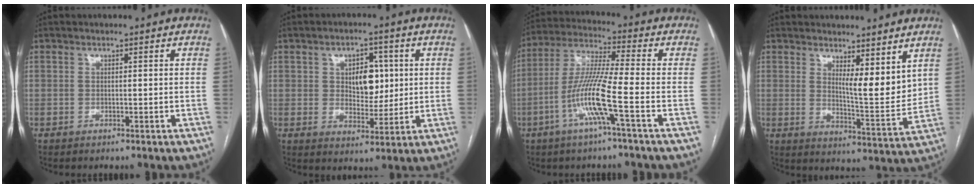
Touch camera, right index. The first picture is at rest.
{"total": 7.1, "force": [1.5, 4.3, 5.4], "torque": [-0.075, 0.011, 0.031]}
{"total": 11.2, "force": [-3.9, -0.5, 10.4], "torque": [-0.214, -0.001, -0.083]}
{"total": 7.2, "force": [4.4, 1.5, 5.5], "torque": [-0.085, -0.026, 0.078]}